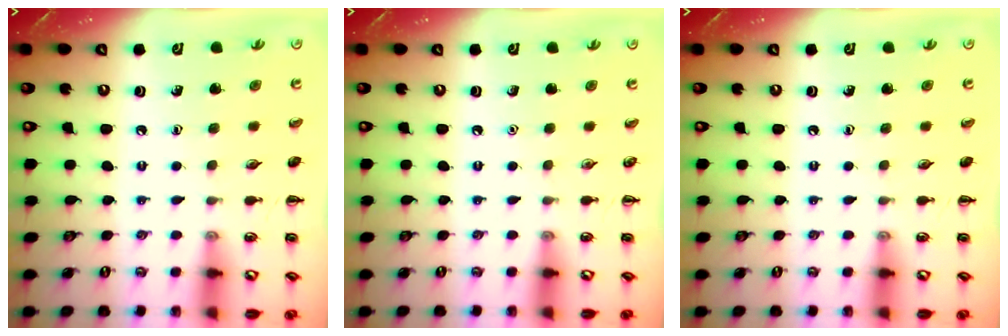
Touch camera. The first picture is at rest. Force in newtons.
{"total": 0.0}
{"total": 0.0}